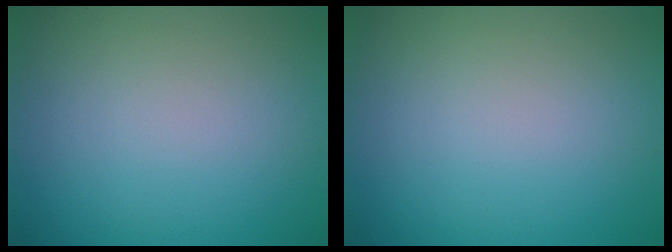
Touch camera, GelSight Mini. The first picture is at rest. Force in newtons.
{"total": 0.0}